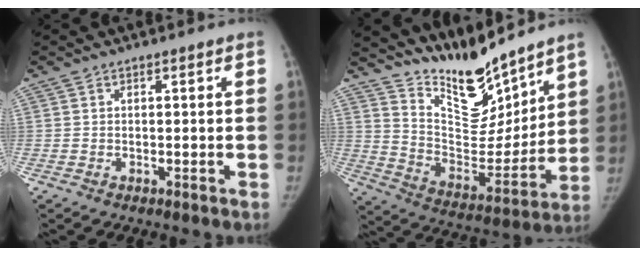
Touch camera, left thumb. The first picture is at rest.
{"total": 16.8, "force": [14.7, 4.6, 6.7], "torque": [-0.060, -0.113, 0.264]}